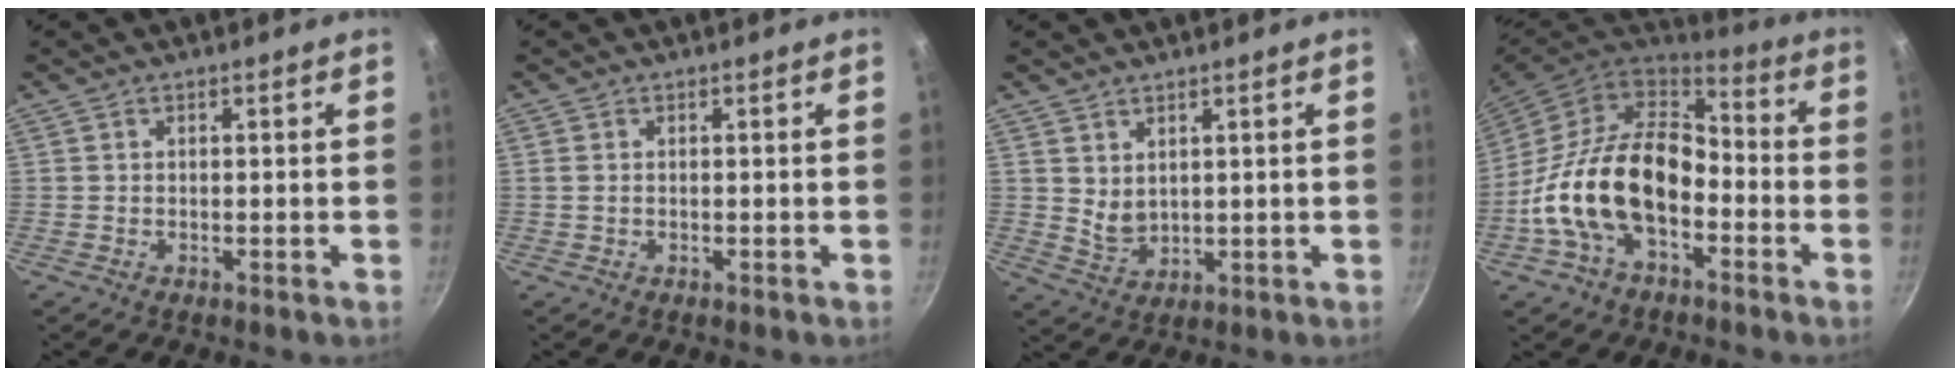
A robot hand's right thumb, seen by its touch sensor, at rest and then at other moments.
{"total": 1.0, "force": [0.2, 0.7, 0.7], "torque": [-0.014, 0.001, 0.002]}
{"total": 3.9, "force": [2.1, 2.4, 2.3], "torque": [-0.035, -0.021, 0.048]}
{"total": 20.4, "force": [-4.9, 12.5, 15.3], "torque": [-0.257, 0.046, -0.098]}